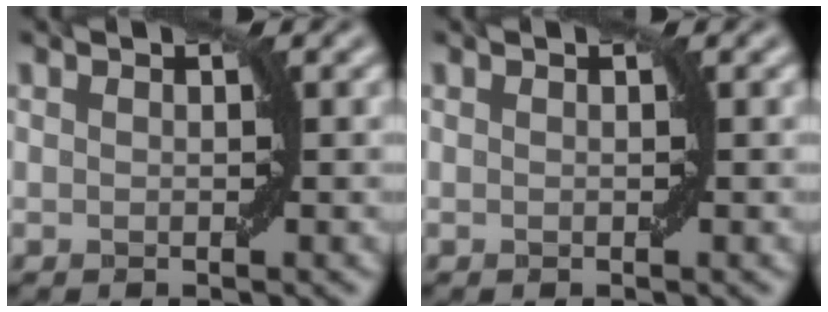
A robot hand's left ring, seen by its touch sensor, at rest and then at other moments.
{"total": 0.0}